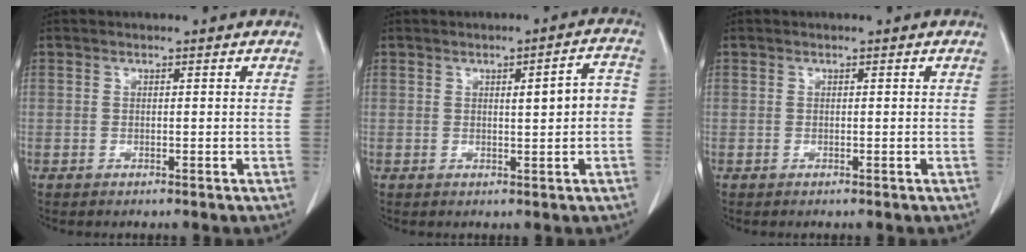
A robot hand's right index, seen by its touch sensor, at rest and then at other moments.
{"total": 4.6, "force": [0.0, 0.8, 4.5], "torque": [-0.062, 0.015, 0.001]}
{"total": 0.0}